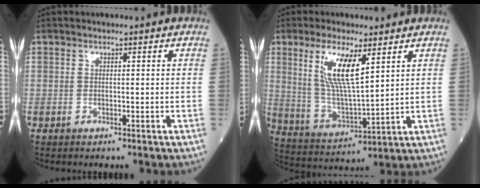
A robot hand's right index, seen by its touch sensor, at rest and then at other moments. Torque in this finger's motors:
{"motor_torque": [1.42, 0.71, 0.24, 0.19]}